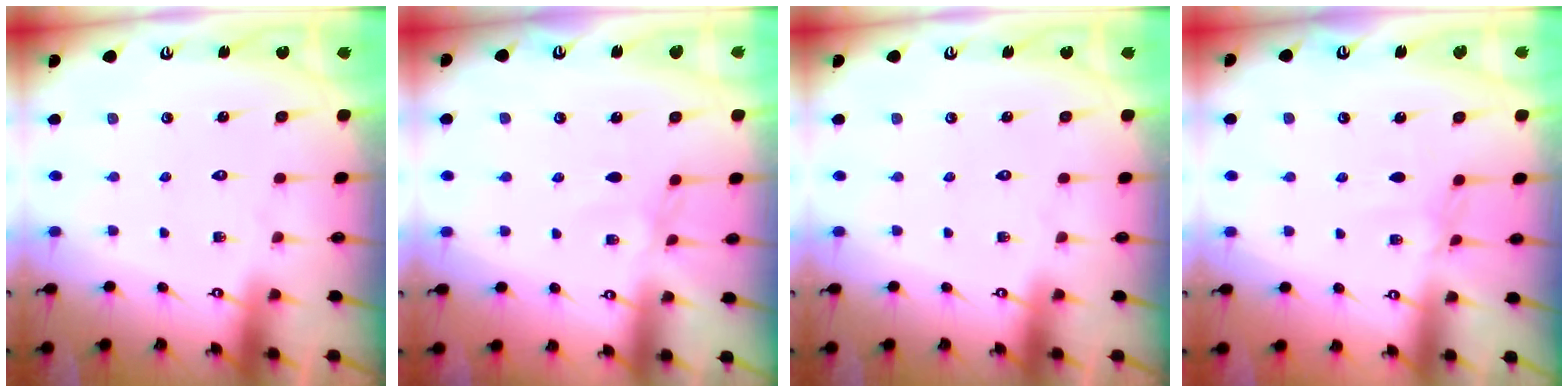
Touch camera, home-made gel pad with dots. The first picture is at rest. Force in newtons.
{"total": 2.4, "press": 2.4, "slide": 0.5}
{"total": 0.0}
{"total": 2.7, "press": 2.6, "slide": 0.5}